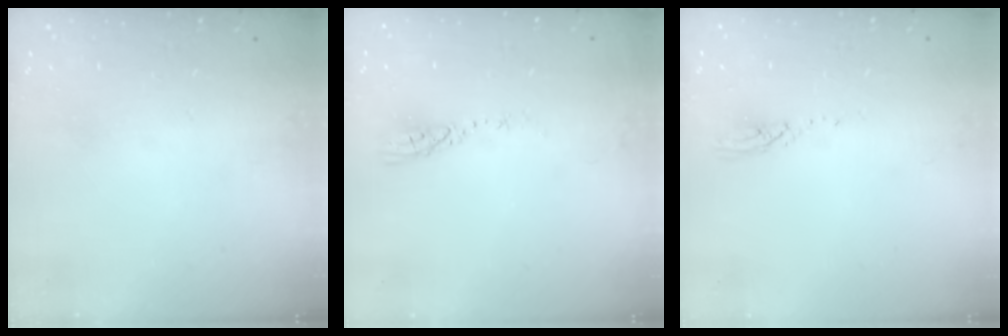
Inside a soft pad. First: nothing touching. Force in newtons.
{"total": 3.5, "press": 3.5, "slide": 0.3}
{"total": 3.0, "press": 3.0, "slide": 0.2}